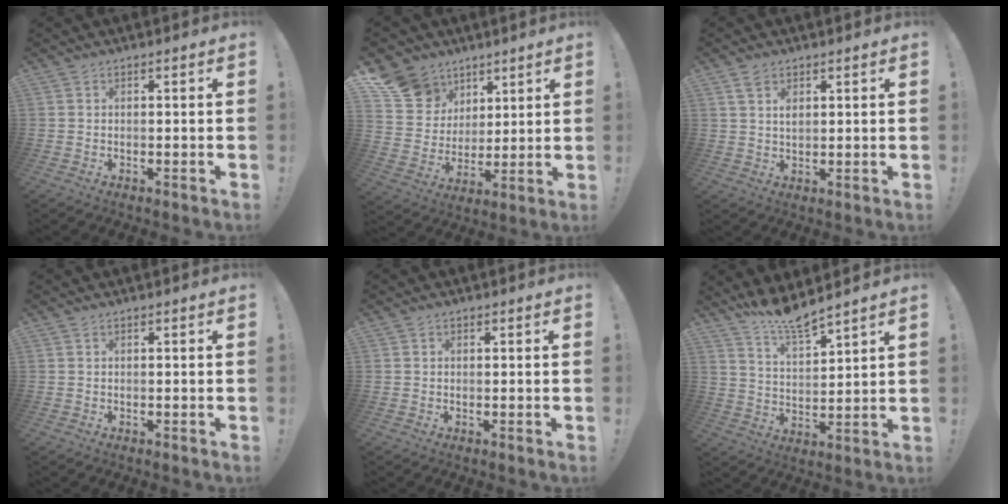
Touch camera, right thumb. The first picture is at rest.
{"total": 13.2, "force": [7.8, 10.1, 3.3], "torque": [-0.060, -0.049, 0.163]}
{"total": 3.1, "force": [1.8, 2.0, 1.7], "torque": [-0.016, -0.009, 0.029]}
{"total": 0.0}
{"total": 0.6, "force": [0.3, 0.6, 0.1], "torque": [0.002, 0.000, 0.004]}
{"total": 8.6, "force": [8.1, 0.5, 2.9], "torque": [-0.064, -0.061, 0.146]}